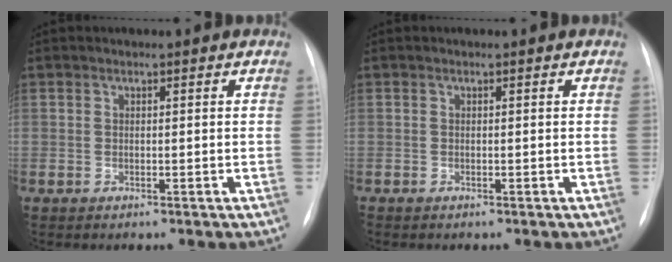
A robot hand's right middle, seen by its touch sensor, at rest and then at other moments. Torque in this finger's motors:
{"motor_torque": [-0.20, 0.20, 0.00, 0.00]}